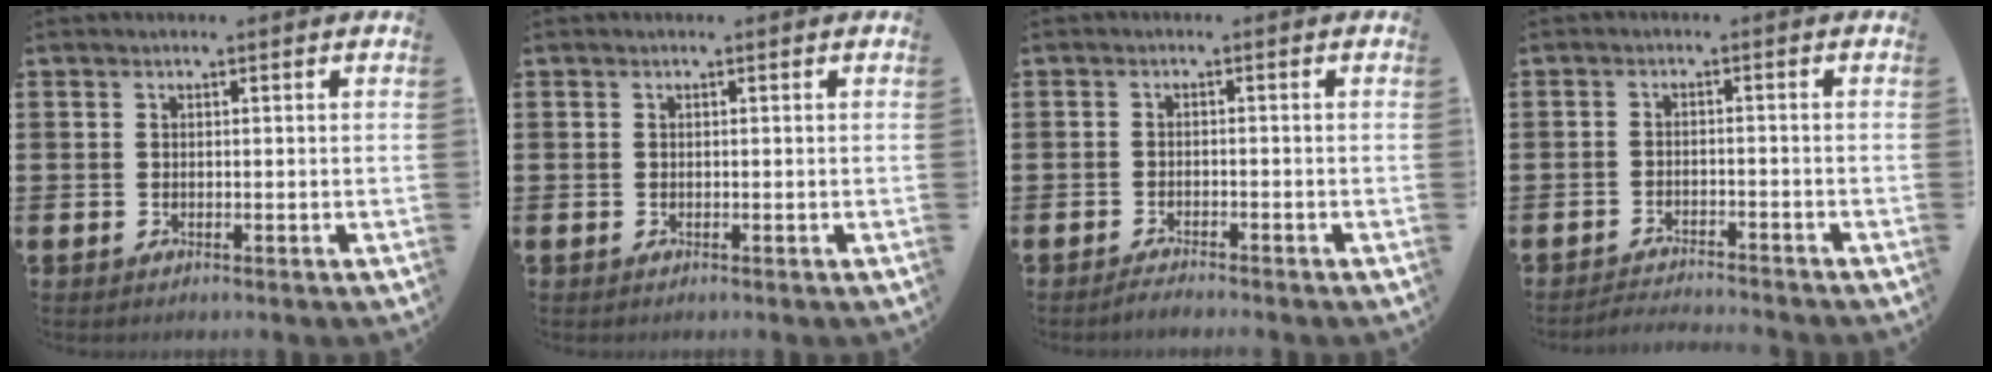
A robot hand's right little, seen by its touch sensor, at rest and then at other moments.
{"total": 0.0}
{"total": 1.3, "force": [-1.3, -0.1, 0.3], "torque": [-0.007, 0.000, -0.025]}
{"total": 2.1, "force": [-2.1, -0.2, 0.0], "torque": [-0.004, 0.004, -0.046]}